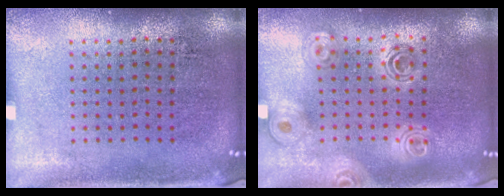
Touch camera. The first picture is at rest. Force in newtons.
{"total": 1.6, "press": 1.4, "slide": 0.8}